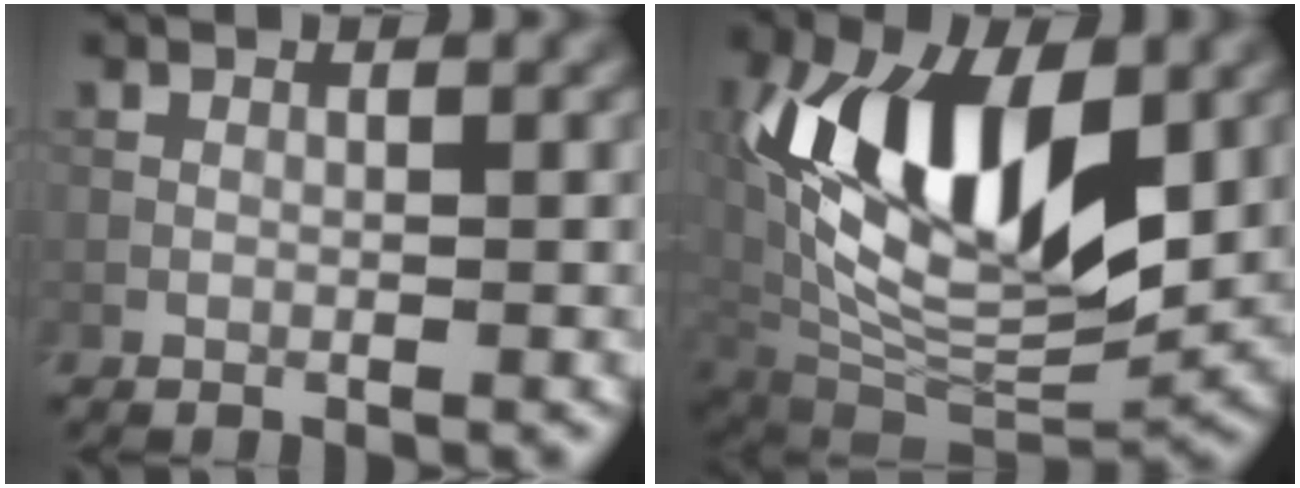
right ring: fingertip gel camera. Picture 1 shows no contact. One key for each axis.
{"total": 14.3, "fx": 2.4, "fy": 7.6, "fz": 11.9, "tx": -0.213, "ty": -0.009, "tz": 0.039}